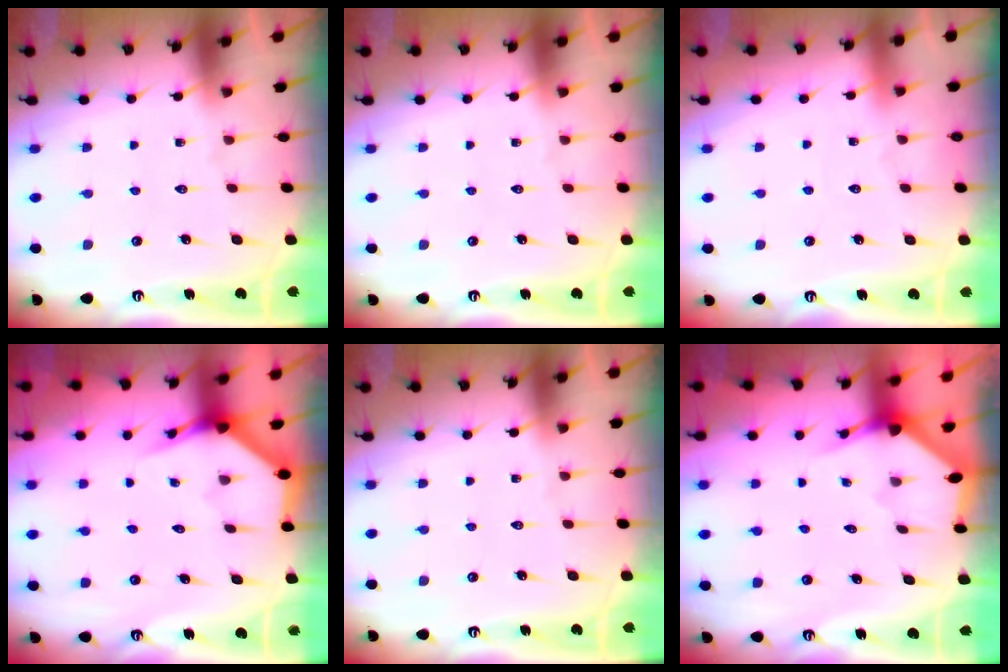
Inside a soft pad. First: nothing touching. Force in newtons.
{"total": 0.0}
{"total": 1.8, "press": 1.7, "slide": 0.2}
{"total": 4.0, "press": 4.0, "slide": 0.2}
{"total": 0.0}
{"total": 2.5, "press": 2.5, "slide": 0.1}